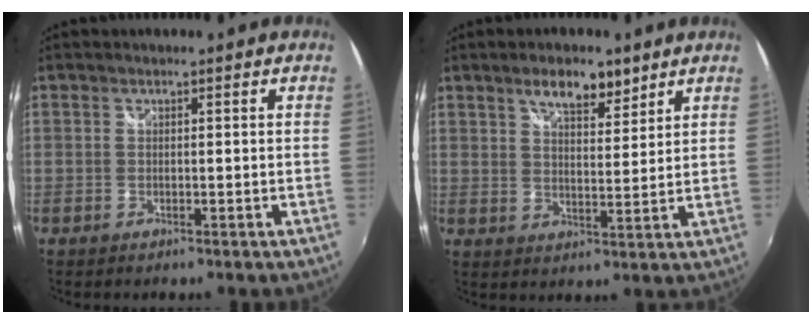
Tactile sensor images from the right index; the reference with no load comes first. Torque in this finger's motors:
{"motor_torque": [0.50, 0.48, 0.20, 0.05]}